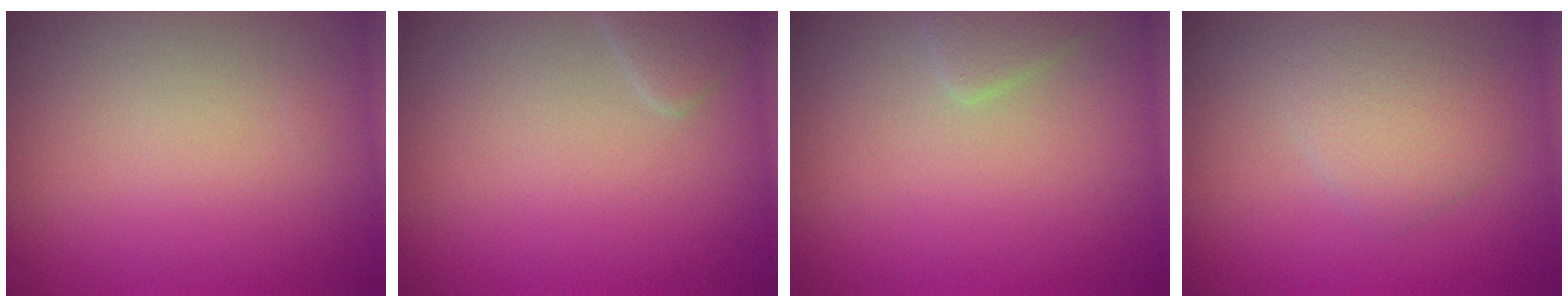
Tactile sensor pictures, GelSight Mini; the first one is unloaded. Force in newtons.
{"total": 1.4, "press": 1.4, "slide": 0.1}
{"total": 1.3, "press": 1.3, "slide": 0.1}
{"total": 2.8, "press": 2.8, "slide": 0.1}